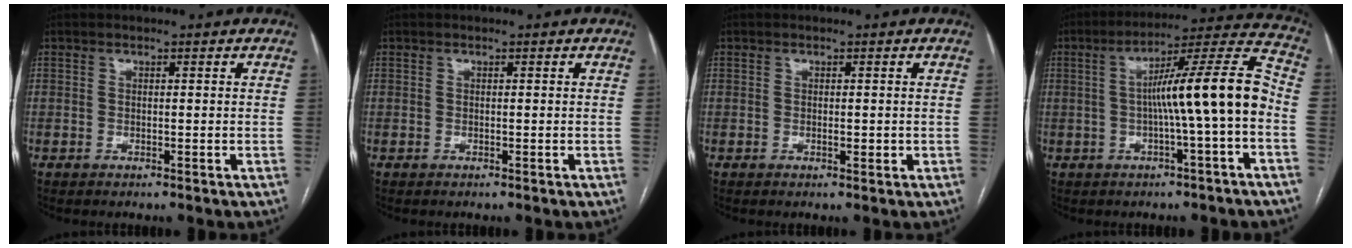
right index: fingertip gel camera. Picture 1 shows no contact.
{"total": 0.0}
{"total": 1.2, "force": [-0.2, 0.5, 1.1], "torque": [-0.016, 0.000, -0.002]}
{"total": 13.1, "force": [-1.6, -0.4, 13.0], "torque": [-0.198, 0.028, -0.029]}